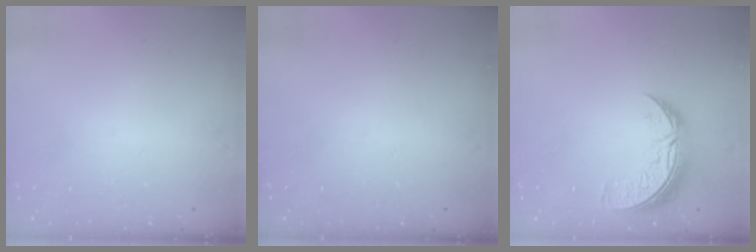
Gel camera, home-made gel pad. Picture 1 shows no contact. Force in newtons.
{"total": 0.0}
{"total": 9.1, "press": 9.0, "slide": 0.8}